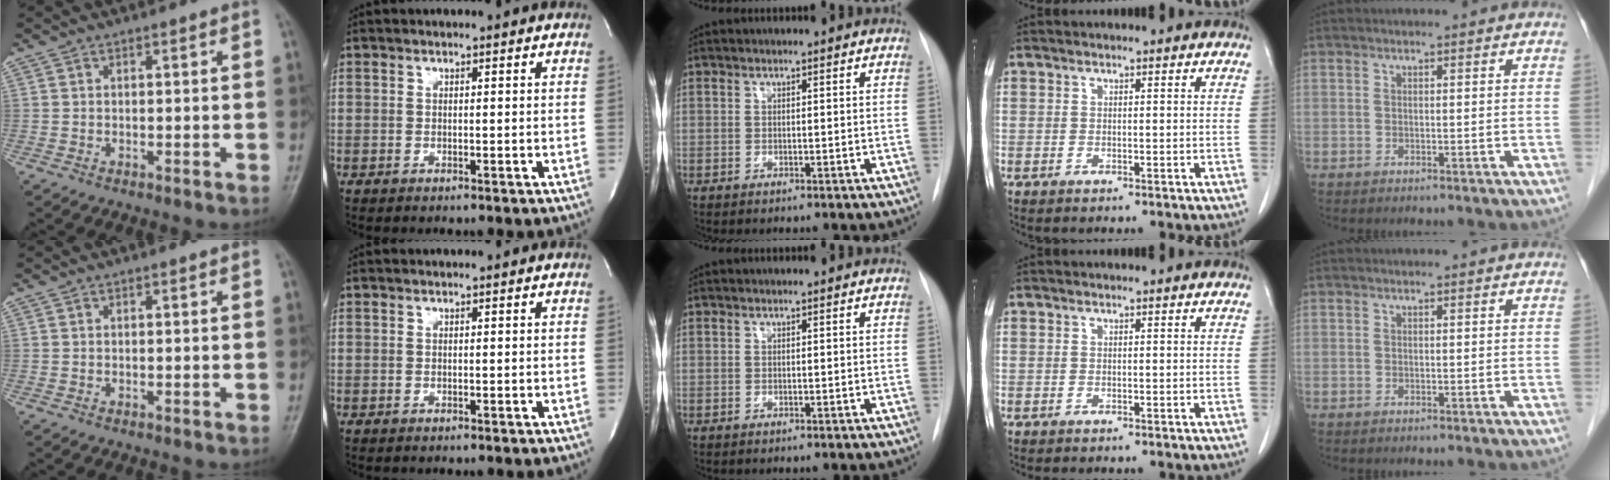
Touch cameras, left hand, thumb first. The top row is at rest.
{}